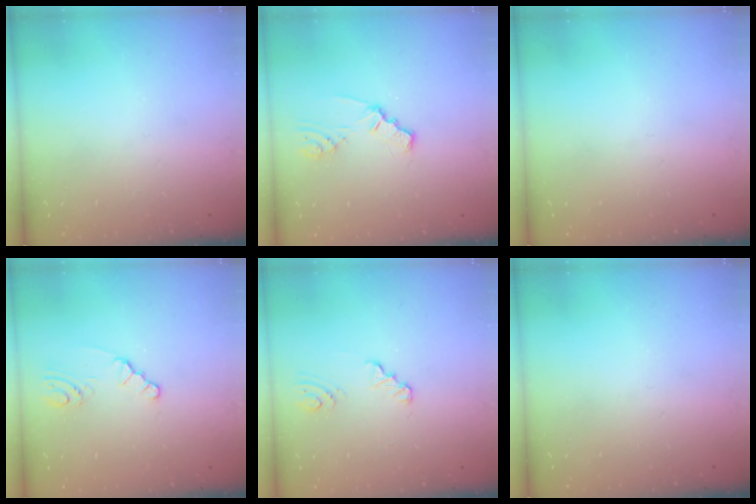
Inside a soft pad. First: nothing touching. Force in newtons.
{"total": 1.5, "press": 1.5, "slide": 0.1}
{"total": 0.0}
{"total": 2.2, "press": 2.2, "slide": 0.3}
{"total": 2.6, "press": 2.6, "slide": 0.3}
{"total": 0.0}